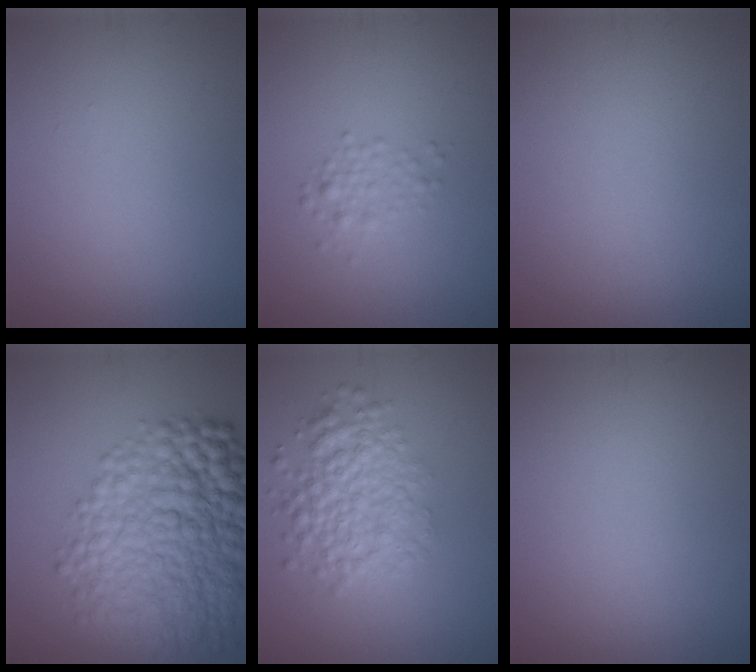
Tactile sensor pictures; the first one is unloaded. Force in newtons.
{"total": 1.6, "press": 1.6, "slide": 0.0}
{"total": 0.0}
{"total": 11.5, "press": 11.5, "slide": 0.2}
{"total": 5.1, "press": 5.1, "slide": 0.2}
{"total": 0.0}